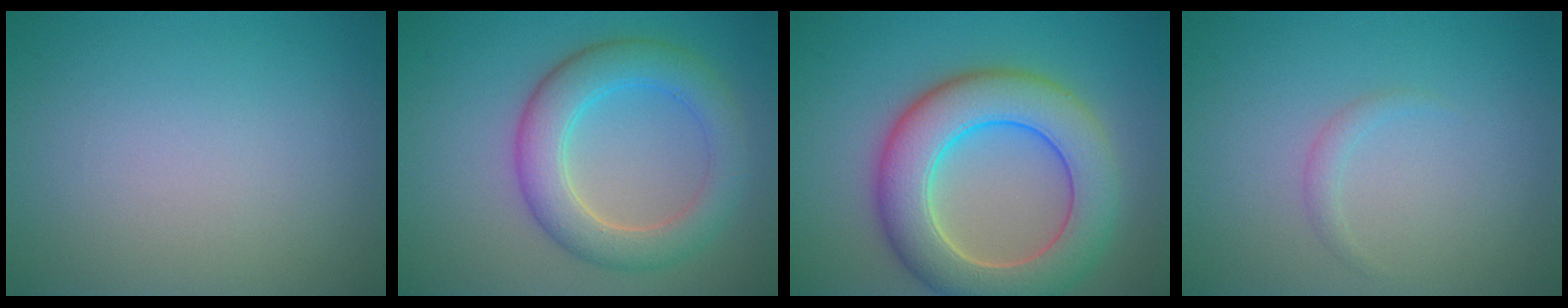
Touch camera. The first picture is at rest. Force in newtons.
{"total": 5.7, "press": 5.7, "slide": 0.2}
{"total": 9.0, "press": 9.0, "slide": 0.5}
{"total": 0.9, "press": 0.9, "slide": 0.0}